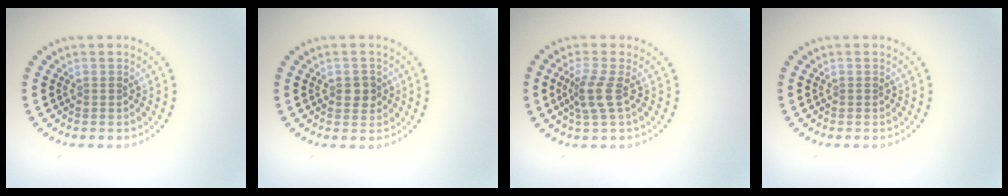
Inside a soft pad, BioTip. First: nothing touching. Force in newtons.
{"total": 1.7, "press": 1.6, "slide": 0.2}
{"total": 2.5, "press": 1.9, "slide": 1.7}
{"total": 0.0}